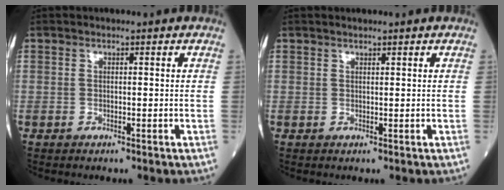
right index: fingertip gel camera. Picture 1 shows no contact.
{"total": 0.6, "force": [0.6, 0.0, 0.2], "torque": [-0.007, 0.003, 0.012]}